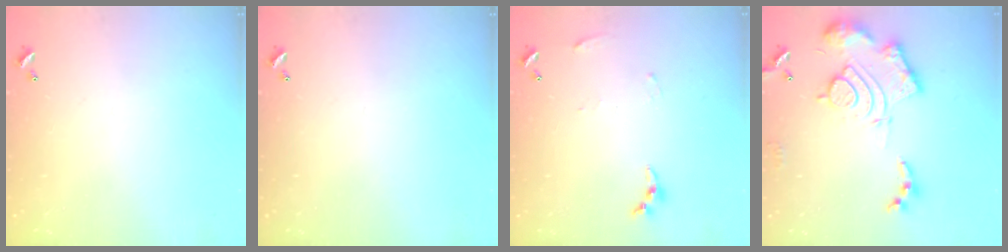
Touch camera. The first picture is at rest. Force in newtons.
{"total": 0.0}
{"total": 4.6, "press": 4.6, "slide": 0.4}
{"total": 19.2, "press": 19.1, "slide": 1.8}